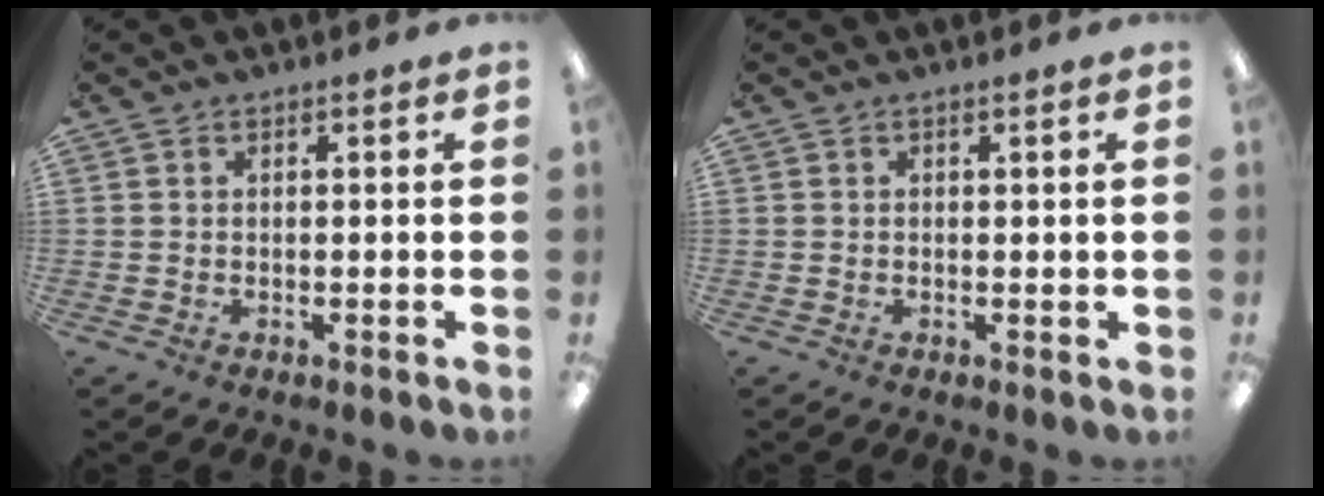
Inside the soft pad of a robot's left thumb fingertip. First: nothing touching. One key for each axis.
{"total": 0.0}